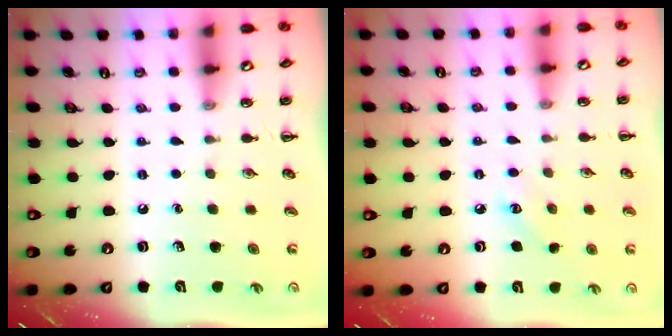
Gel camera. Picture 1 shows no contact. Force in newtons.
{"total": 3.8, "press": 3.7, "slide": 1.1}